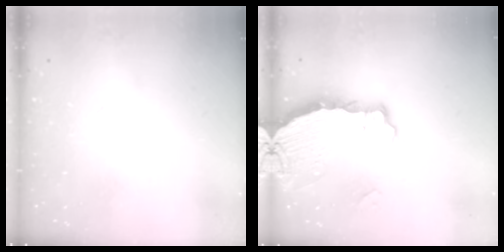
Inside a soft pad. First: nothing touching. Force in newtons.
{"total": 4.9, "press": 4.9, "slide": 0.4}